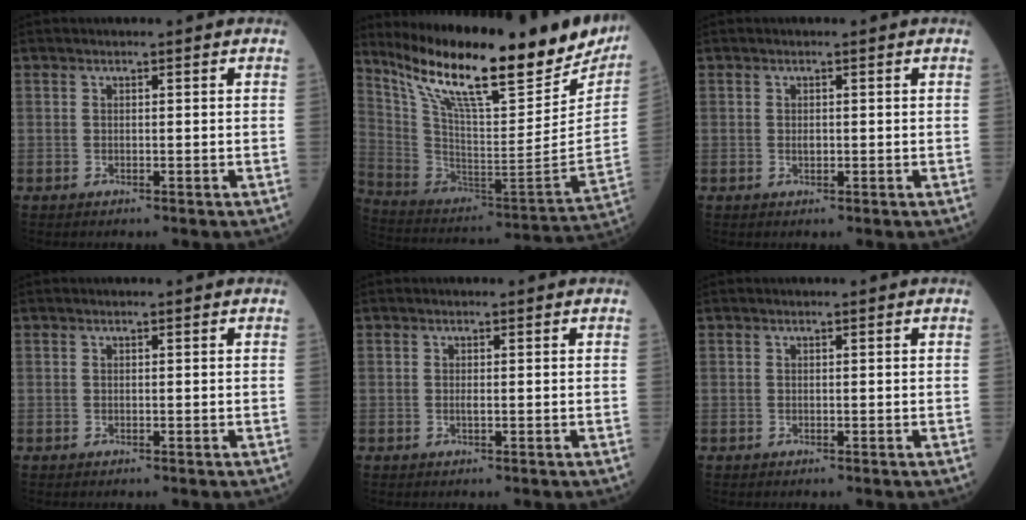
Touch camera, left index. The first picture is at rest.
{"total": 28.8, "force": [22.6, 5.6, 16.9], "torque": [-0.289, -0.046, 0.341]}
{"total": 0.8, "force": [0.0, 0.5, 0.7], "torque": [-0.014, 0.000, 0.001]}
{"total": 0.0}
{"total": 0.6, "force": [0.0, 0.1, 0.6], "torque": [-0.015, -0.002, -0.001]}
{"total": 0.0}